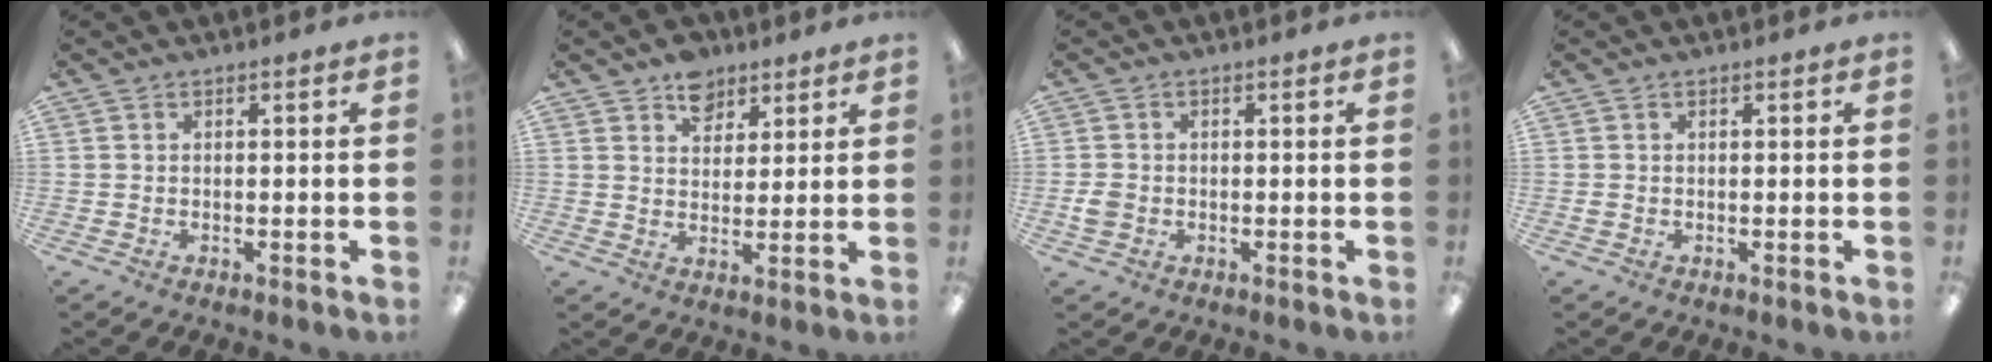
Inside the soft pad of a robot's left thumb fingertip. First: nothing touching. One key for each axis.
{"total": 7.2, "fx": 5.0, "fy": 4.8, "fz": 2.1, "tx": -0.022, "ty": -0.019, "tz": 0.088}
{"total": 3.0, "fx": -0.6, "fy": 2.4, "fz": 1.6, "tx": -0.017, "ty": 0.005, "tz": -0.013}
{"total": 0.9, "fx": 0.1, "fy": 0.8, "fz": 0.5, "tx": -0.010, "ty": 0.006, "tz": -0.001}